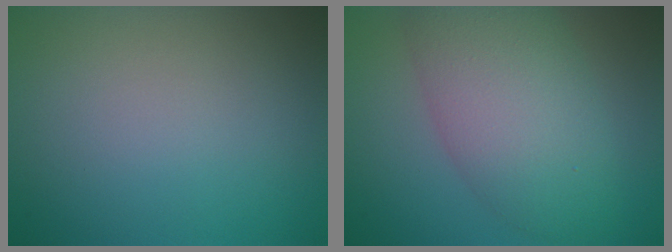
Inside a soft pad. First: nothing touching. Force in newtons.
{"total": 8.3, "press": 8.3, "slide": 0.3}